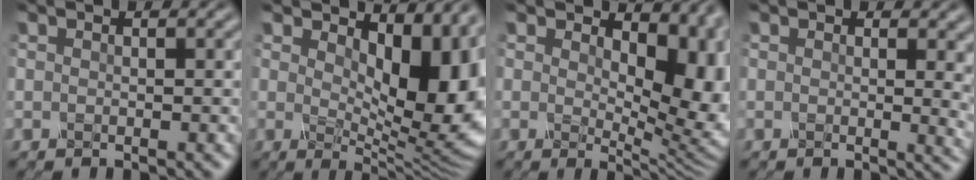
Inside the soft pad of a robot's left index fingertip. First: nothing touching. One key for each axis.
{"total": 8.6, "fx": 2.2, "fy": 4.2, "fz": 7.2, "tx": -0.112, "ty": -0.016, "tz": 0.038}
{"total": 8.4, "fx": 1.9, "fy": 4.4, "fz": 6.9, "tx": -0.106, "ty": -0.014, "tz": 0.031}
{"total": 3.3, "fx": 0.6, "fy": 1.2, "fz": 3.0, "tx": -0.028, "ty": -0.009, "tz": 0.012}